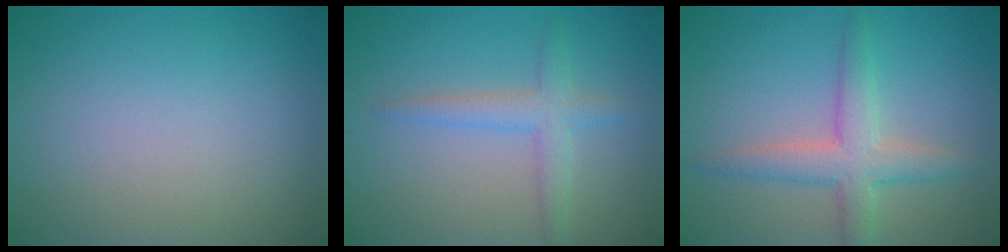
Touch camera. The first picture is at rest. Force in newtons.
{"total": 2.7, "press": 2.7, "slide": 0.2}
{"total": 3.9, "press": 3.9, "slide": 0.1}